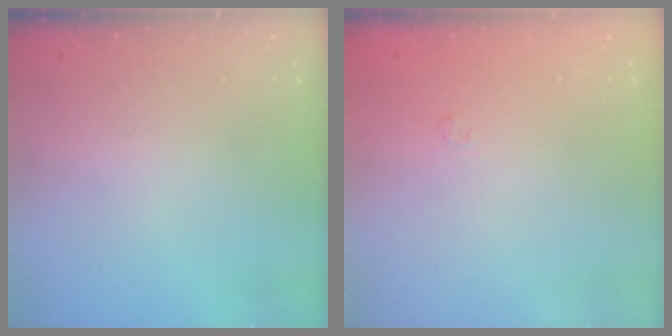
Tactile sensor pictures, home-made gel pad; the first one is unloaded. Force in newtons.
{"total": 1.7, "press": 1.2, "slide": 1.1}